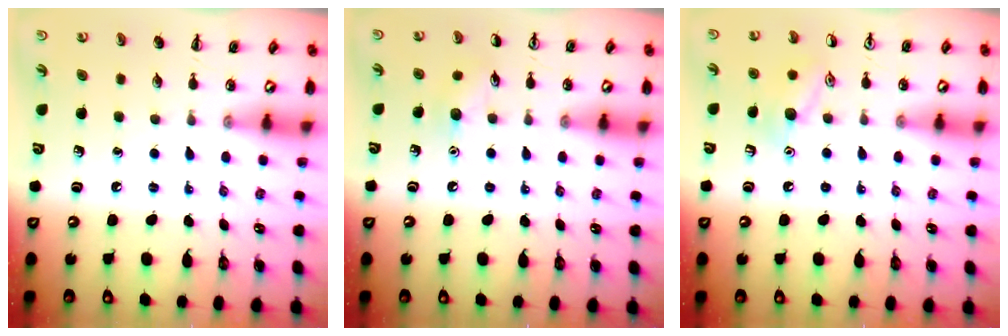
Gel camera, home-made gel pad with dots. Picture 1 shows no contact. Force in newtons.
{"total": 5.9, "press": 5.7, "slide": 1.5}
{"total": 9.0, "press": 8.9, "slide": 1.2}